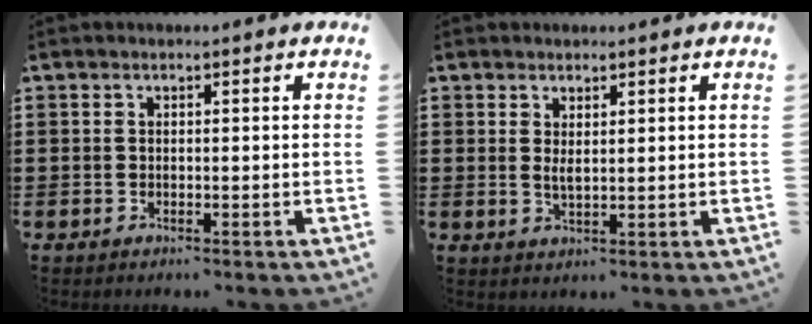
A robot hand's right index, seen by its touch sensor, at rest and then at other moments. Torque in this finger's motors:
{"motor_torque": [-0.09, 0.18, 0.04, 0.01]}